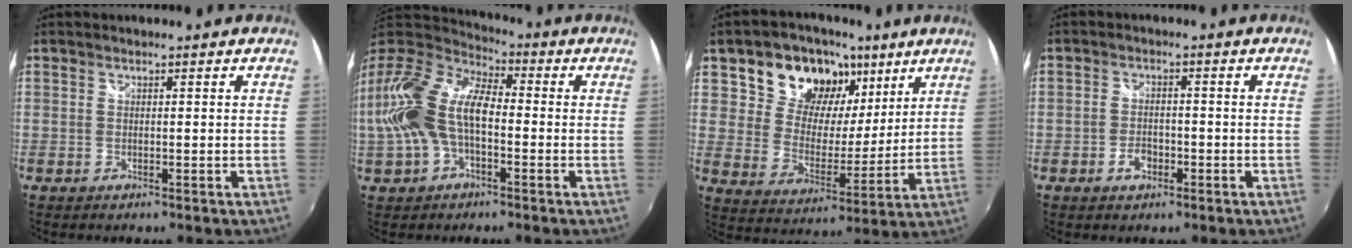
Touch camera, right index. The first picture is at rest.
{"total": 18.5, "force": [-1.8, 10.5, 15.2], "torque": [-0.315, 0.013, -0.037]}
{"total": 16.0, "force": [9.0, 11.2, 6.9], "torque": [-0.130, 0.014, 0.153]}
{"total": 3.3, "force": [-1.6, 2.2, 1.9], "torque": [-0.039, 0.000, -0.029]}